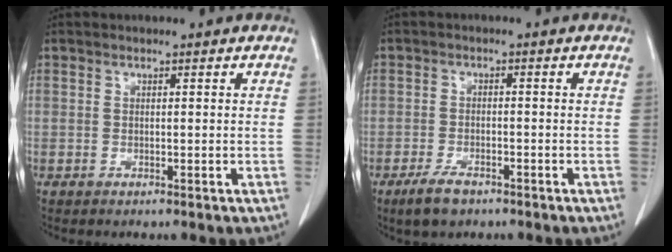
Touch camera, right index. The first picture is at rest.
{"total": 4.0, "force": [-2.7, 1.8, 2.3], "torque": [-0.049, -0.003, -0.044]}